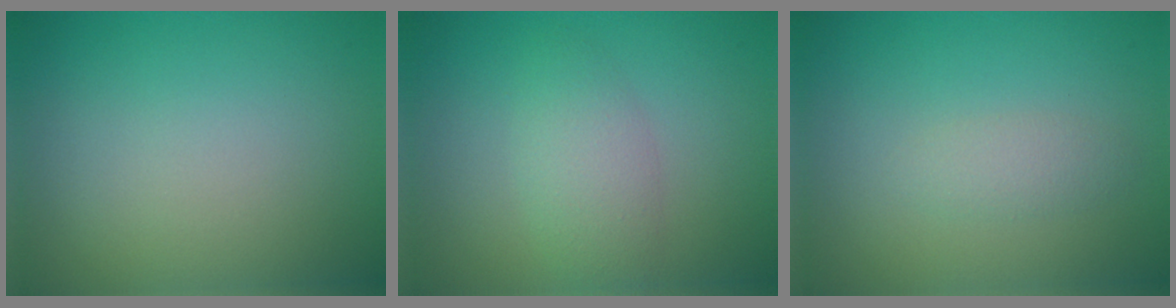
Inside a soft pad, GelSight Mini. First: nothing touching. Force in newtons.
{"total": 2.8, "press": 2.8, "slide": 0.1}
{"total": 1.3, "press": 1.3, "slide": 0.0}